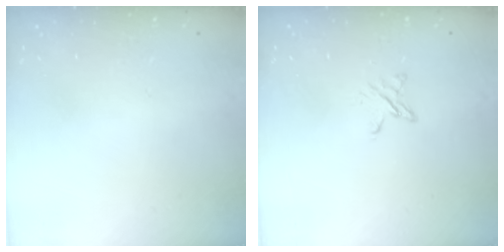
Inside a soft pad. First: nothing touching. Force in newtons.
{"total": 3.9, "press": 3.9, "slide": 0.3}